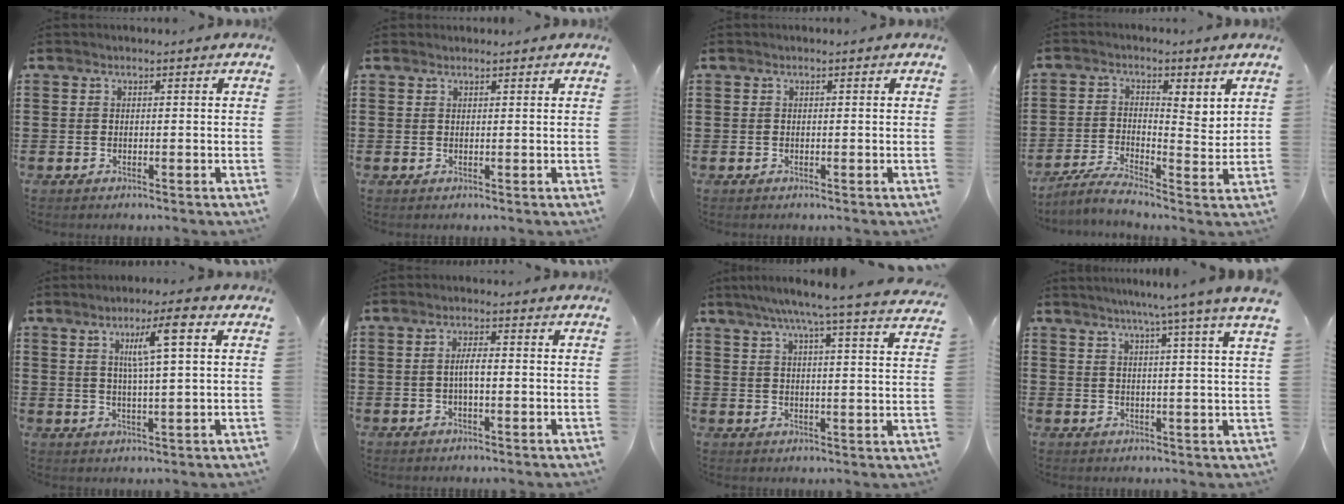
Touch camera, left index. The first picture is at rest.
{"total": 0.7, "force": [0.7, 0.2, 0.0], "torque": [-0.003, 0.001, 0.013]}
{"total": 0.0}
{"total": 2.9, "force": [0.7, 1.0, 2.6], "torque": [-0.051, -0.011, 0.004]}
{"total": 7.1, "force": [2.9, 0.5, 6.5], "torque": [-0.125, 0.002, 0.043]}
{"total": 3.0, "force": [-0.3, 0.7, 2.9], "torque": [-0.051, 0.002, -0.006]}
{"total": 6.5, "force": [5.5, -0.8, 3.3], "torque": [-0.082, -0.029, 0.092]}
{"total": 5.8, "force": [4.4, -1.6, 3.4], "torque": [-0.077, -0.019, 0.070]}